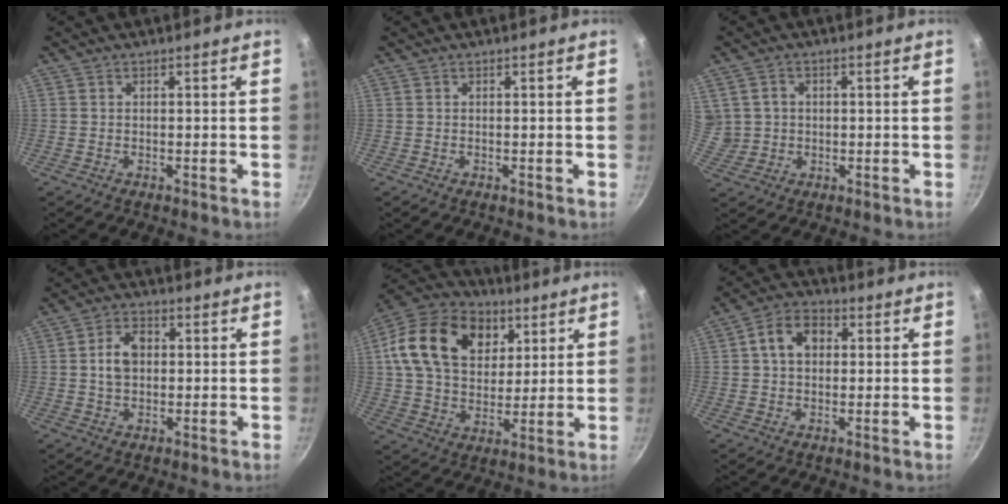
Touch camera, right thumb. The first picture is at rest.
{"total": 0.0}
{"total": 5.7, "force": [0.9, 5.3, 2.0], "torque": [-0.023, 0.007, 0.026]}
{"total": 6.3, "force": [0.6, 4.5, 4.4], "torque": [-0.061, 0.012, 0.006]}
{"total": 21.9, "force": [7.5, 15.7, 13.3], "torque": [-0.212, 0.000, 0.122]}
{"total": 8.1, "force": [1.5, 5.9, 5.3], "torque": [-0.066, 0.018, 0.013]}